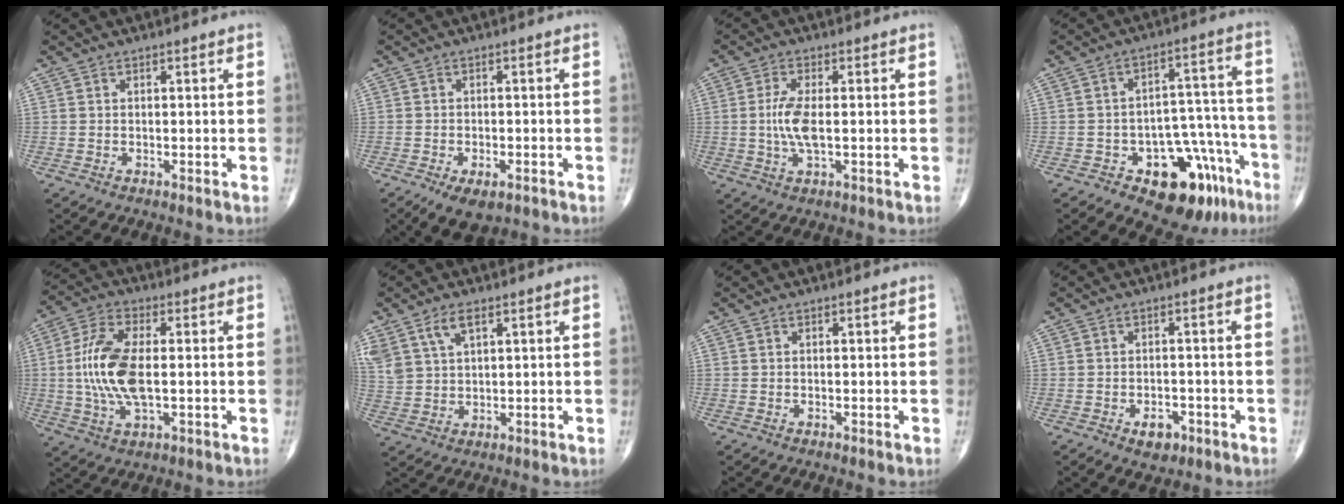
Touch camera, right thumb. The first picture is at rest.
{"total": 6.6, "force": [-3.9, 3.3, 4.3], "torque": [-0.066, 0.004, -0.057]}
{"total": 5.9, "force": [-0.2, 2.1, 5.5], "torque": [-0.127, -0.003, -0.007]}
{"total": 16.1, "force": [-9.0, 8.6, 10.3], "torque": [-0.078, 0.085, -0.117]}
{"total": 12.9, "force": [-0.2, 5.8, 11.5], "torque": [-0.247, 0.006, -0.004]}
{"total": 8.2, "force": [4.4, 4.5, 5.2], "torque": [-0.114, -0.007, 0.096]}
{"total": 0.0}
{"total": 3.9, "force": [-1.9, 2.5, 2.2], "torque": [-0.017, 0.010, -0.023]}